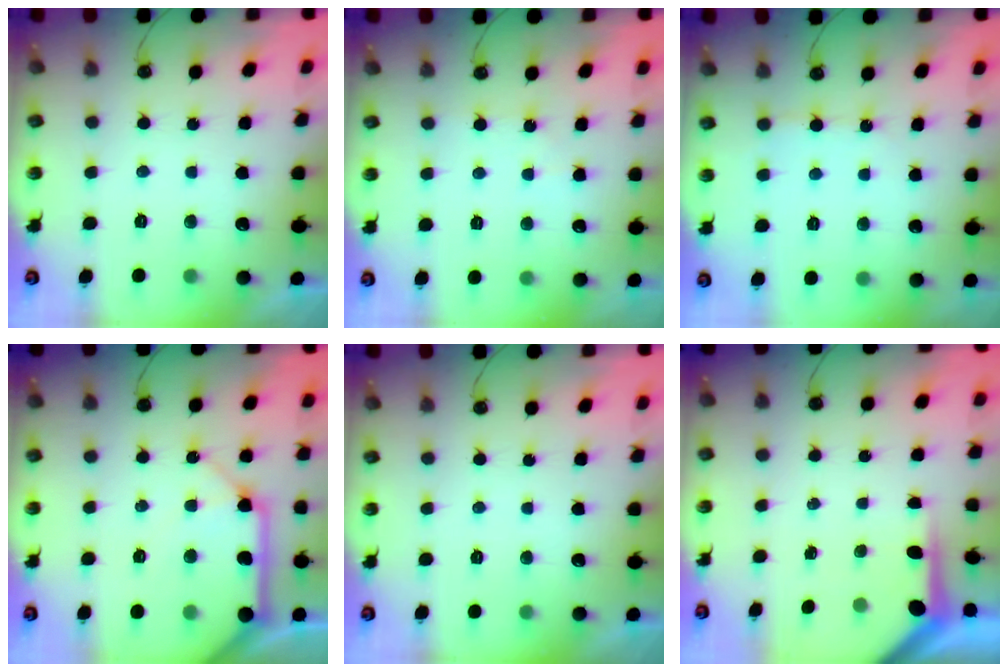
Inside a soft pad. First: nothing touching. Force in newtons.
{"total": 2.4, "press": 2.3, "slide": 0.4}
{"total": 4.9, "press": 4.8, "slide": 0.4}
{"total": 15.2, "press": 15.0, "slide": 2.2}
{"total": 0.0}
{"total": 3.8, "press": 3.7, "slide": 0.4}